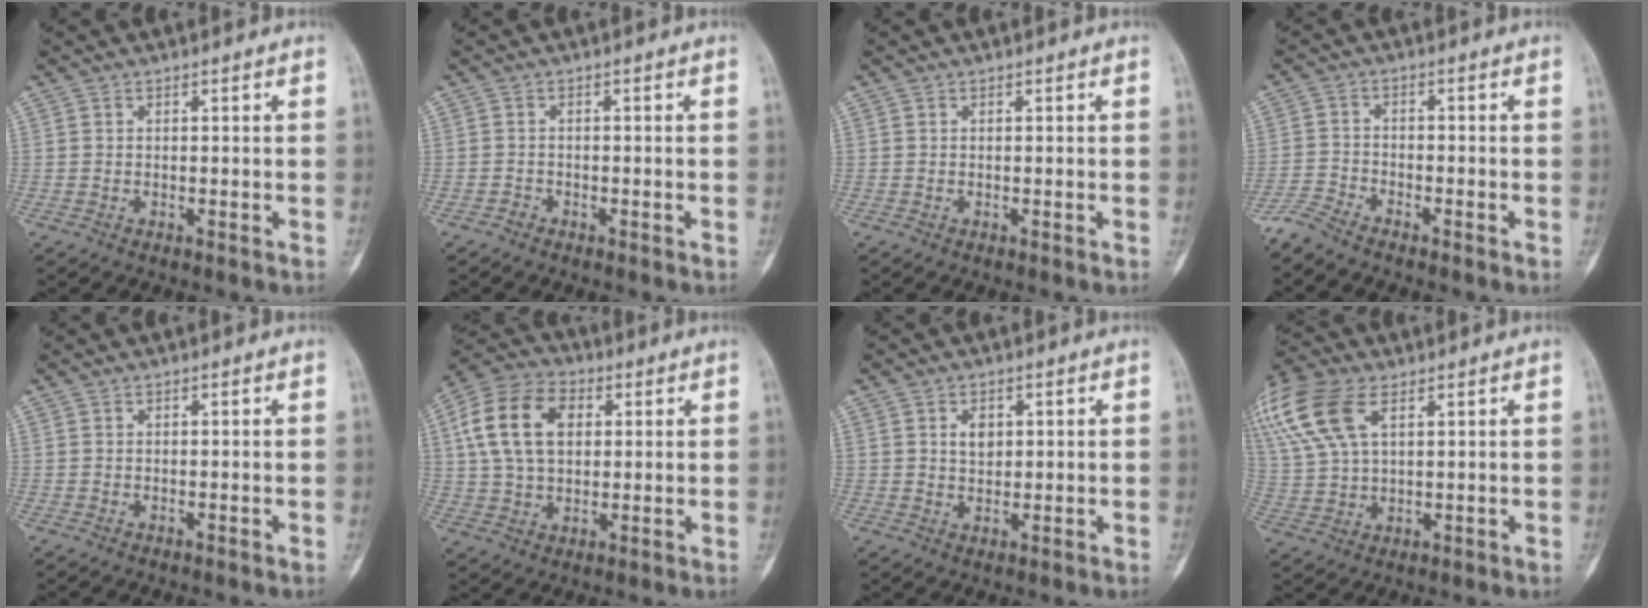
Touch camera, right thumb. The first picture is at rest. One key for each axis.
{"total": 0.9, "fx": -0.7, "fy": 0.5, "fz": 0.0, "tx": 0.000, "ty": 0.003, "tz": -0.019}
{"total": 0.0}
{"total": 4.0, "fx": -3.8, "fy": 0.5, "fz": 1.3, "tx": -0.036, "ty": 0.003, "tz": -0.084}
{"total": 0.0}
{"total": 15.1, "fx": 3.6, "fy": 10.1, "fz": 10.6, "tx": -0.183, "ty": 0.011, "tz": 0.061}
{"total": 3.5, "fx": 1.1, "fy": 2.6, "fz": 2.1, "tx": -0.016, "ty": -0.004, "tz": 0.019}
{"total": 16.9, "fx": 7.9, "fy": 9.1, "fz": 11.9, "tx": -0.286, "ty": 0.010, "tz": 0.154}